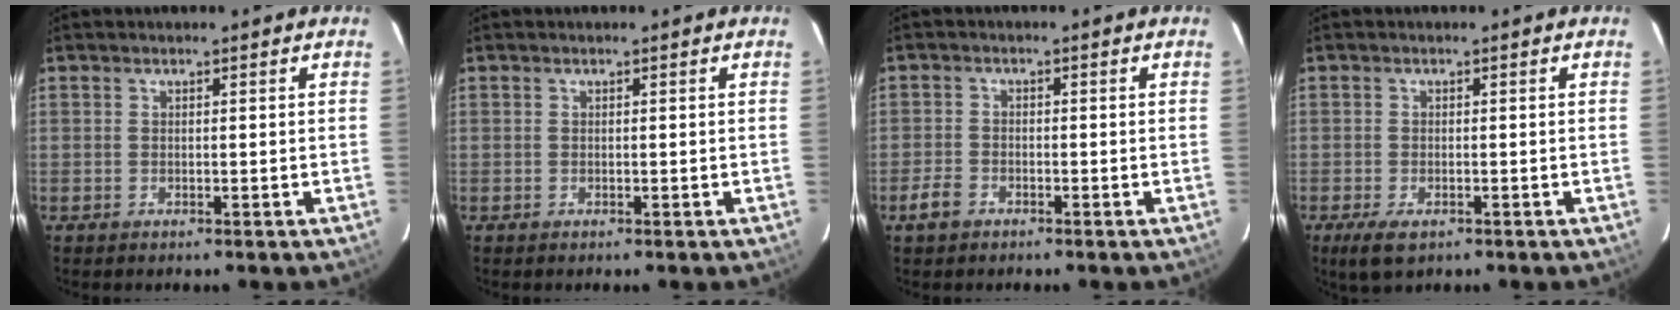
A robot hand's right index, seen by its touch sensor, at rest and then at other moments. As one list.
[{"total": 0.0}, {"total": 2.7, "force": [-1.8, 1.7, 1.1], "torque": [-0.029, 0.002, -0.029]}, {"total": 3.6, "force": [-2.1, 1.6, 2.5], "torque": [-0.053, -0.008, -0.030]}]